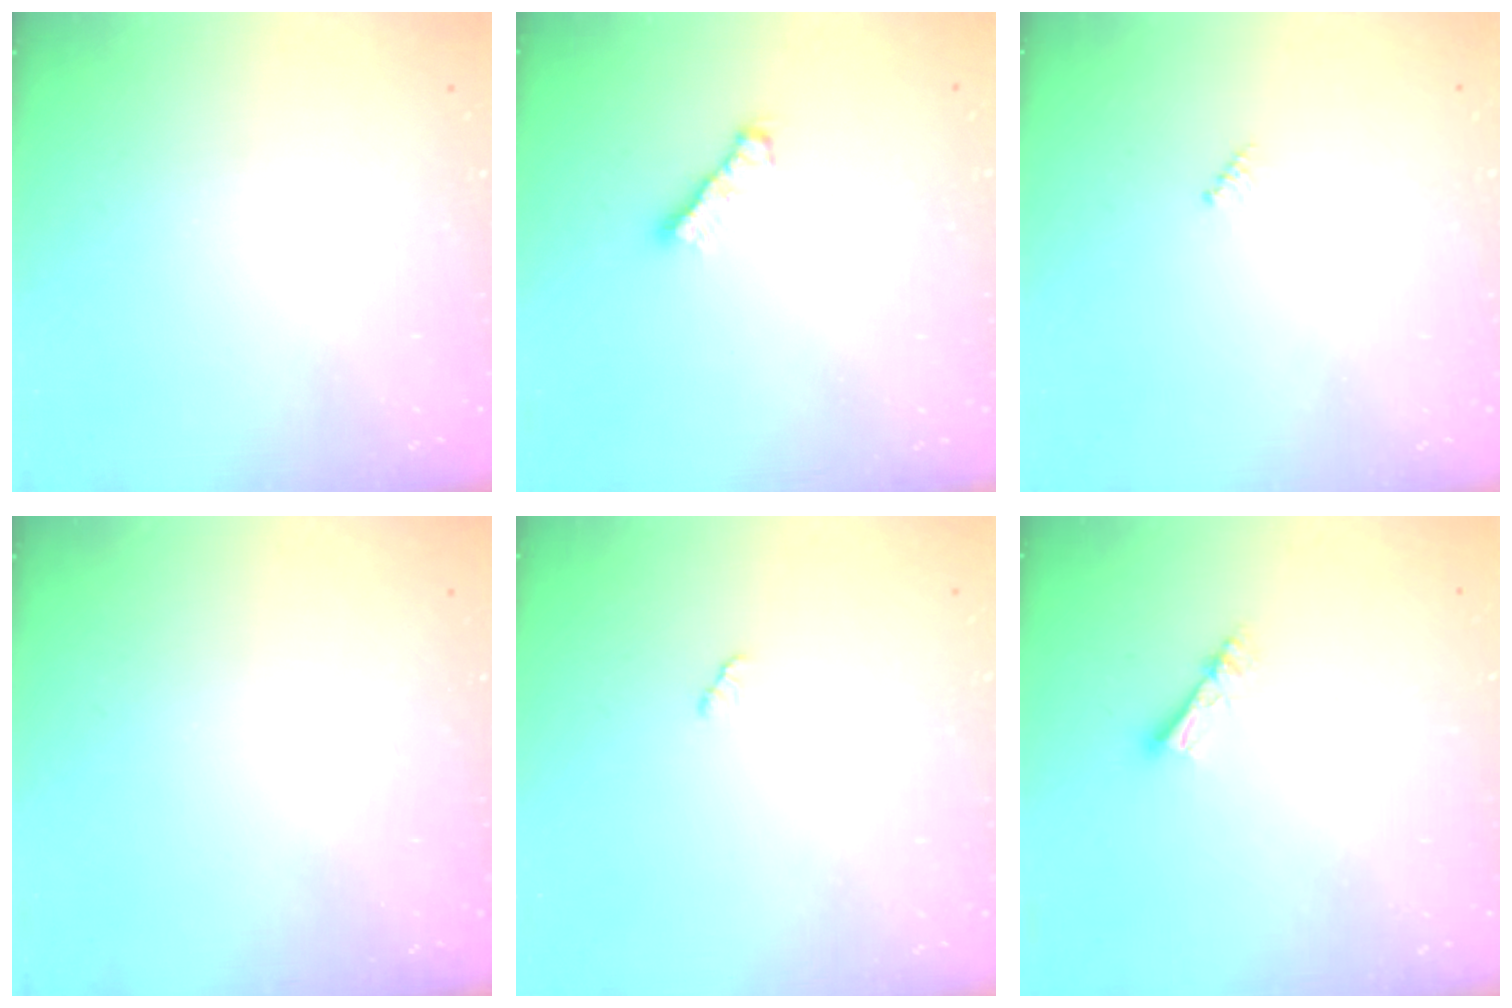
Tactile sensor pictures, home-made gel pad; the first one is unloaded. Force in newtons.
{"total": 3.5, "press": 3.4, "slide": 0.7}
{"total": 2.0, "press": 2.0, "slide": 0.2}
{"total": 0.0}
{"total": 2.1, "press": 2.1, "slide": 0.3}
{"total": 4.3, "press": 4.3, "slide": 0.2}